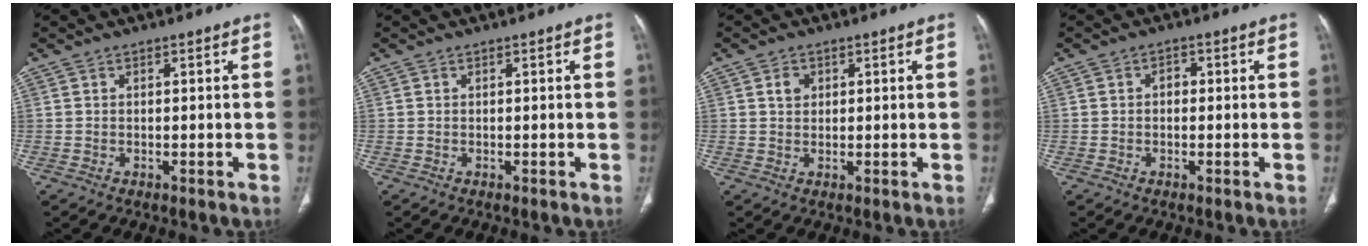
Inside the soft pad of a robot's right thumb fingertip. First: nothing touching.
{"total": 0.0}
{"total": 2.3, "force": [0.8, 1.9, 1.1], "torque": [-0.012, -0.001, 0.015]}
{"total": 1.7, "force": [-0.1, 1.2, 1.1], "torque": [-0.011, 0.007, -0.005]}